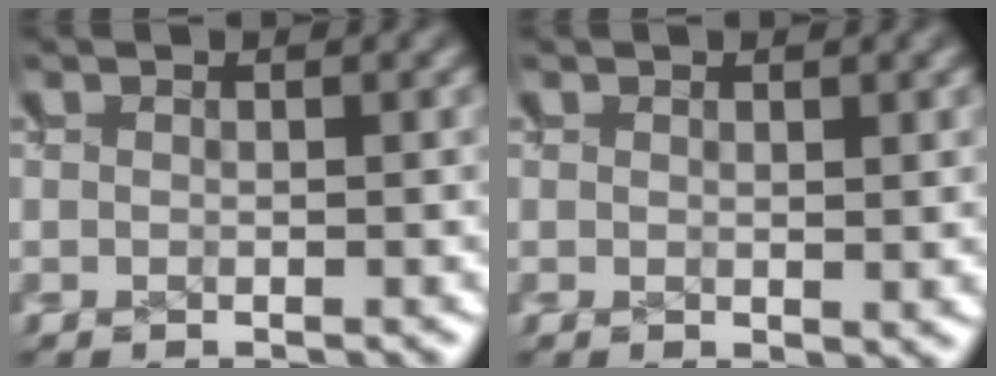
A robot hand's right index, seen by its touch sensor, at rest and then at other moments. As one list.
[{"total": 0.6, "force": [0.3, 0.1, 0.5], "torque": [-0.006, -0.006, 0.008]}]